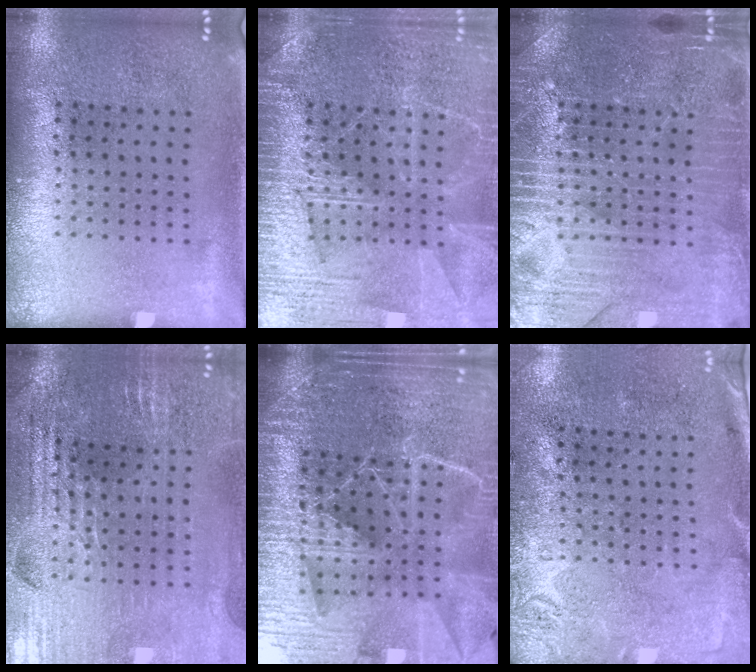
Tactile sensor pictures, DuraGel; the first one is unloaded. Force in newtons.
{"total": 3.9, "press": 3.9, "slide": 0.4}
{"total": 4.0, "press": 4.0, "slide": 0.7}
{"total": 2.9, "press": 2.9, "slide": 0.5}
{"total": 6.5, "press": 5.5, "slide": 3.3}
{"total": 2.8, "press": 2.2, "slide": 1.8}